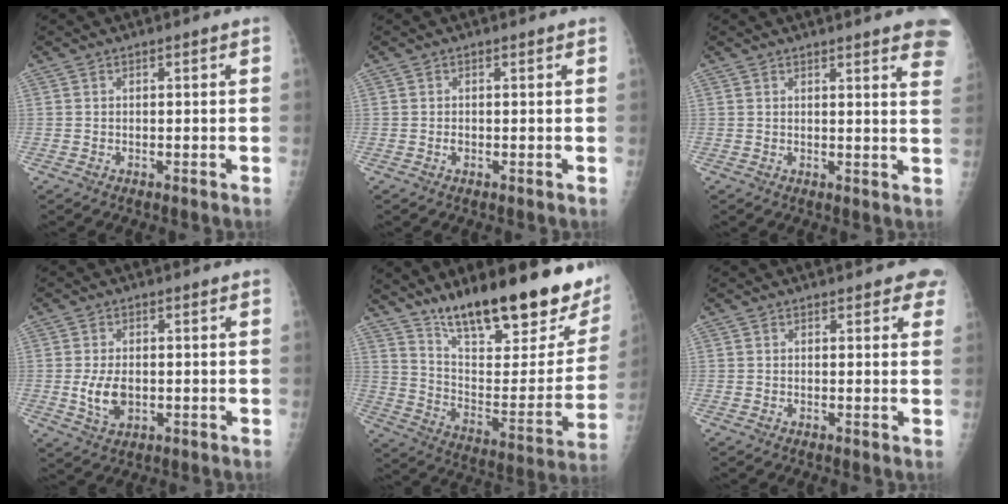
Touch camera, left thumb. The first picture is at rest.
{"total": 0.6, "force": [0.0, 0.4, 0.4], "torque": [-0.007, 0.000, -0.002]}
{"total": 11.6, "force": [8.9, 1.7, 7.3], "torque": [-0.064, -0.031, 0.083]}
{"total": 5.5, "force": [-0.4, 3.4, 4.3], "torque": [-0.077, -0.008, 0.000]}
{"total": 28.2, "force": [20.8, 7.9, 17.4], "torque": [-0.228, -0.097, 0.314]}
{"total": 3.9, "force": [3.1, 1.6, 1.6], "torque": [0.012, -0.006, 0.023]}